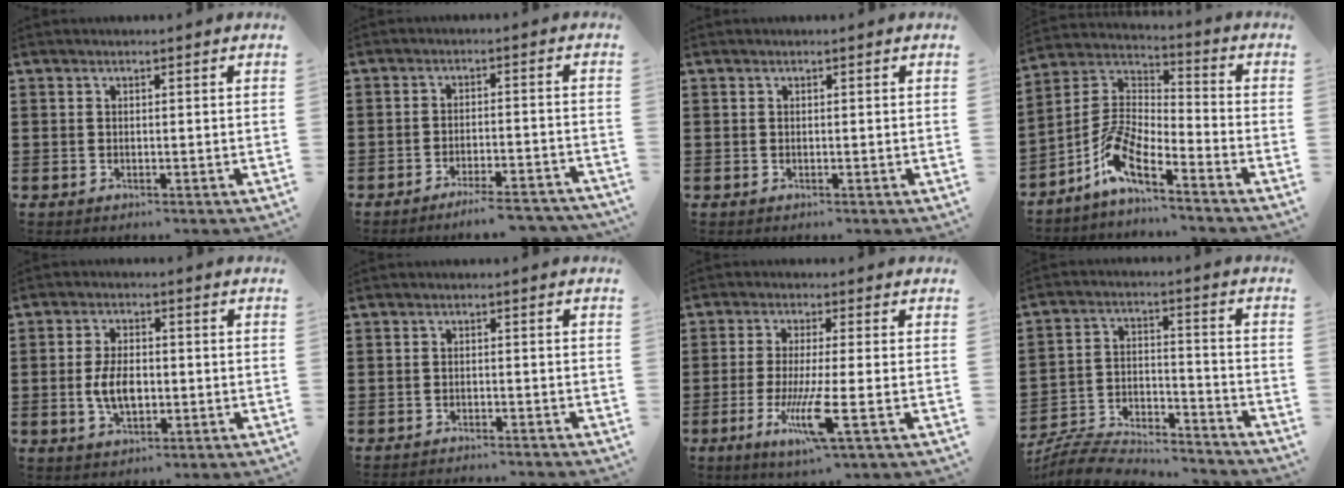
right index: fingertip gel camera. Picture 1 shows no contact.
{"total": 4.3, "force": [-3.9, -0.2, 1.7], "torque": [-0.027, -0.005, -0.075]}
{"total": 0.0}
{"total": 8.1, "force": [-6.1, 1.5, 5.1], "torque": [-0.134, -0.021, -0.129]}
{"total": 5.6, "force": [-0.7, 2.9, 4.8], "torque": [-0.109, -0.004, -0.017]}
{"total": 1.6, "force": [-1.6, -0.2, 0.0], "torque": [-0.001, 0.001, -0.033]}
{"total": 9.0, "force": [-2.9, 0.5, 8.5], "torque": [-0.178, -0.030, -0.055]}
{"total": 6.8, "force": [-6.5, 1.4, 1.4], "torque": [-0.036, 0.002, -0.132]}